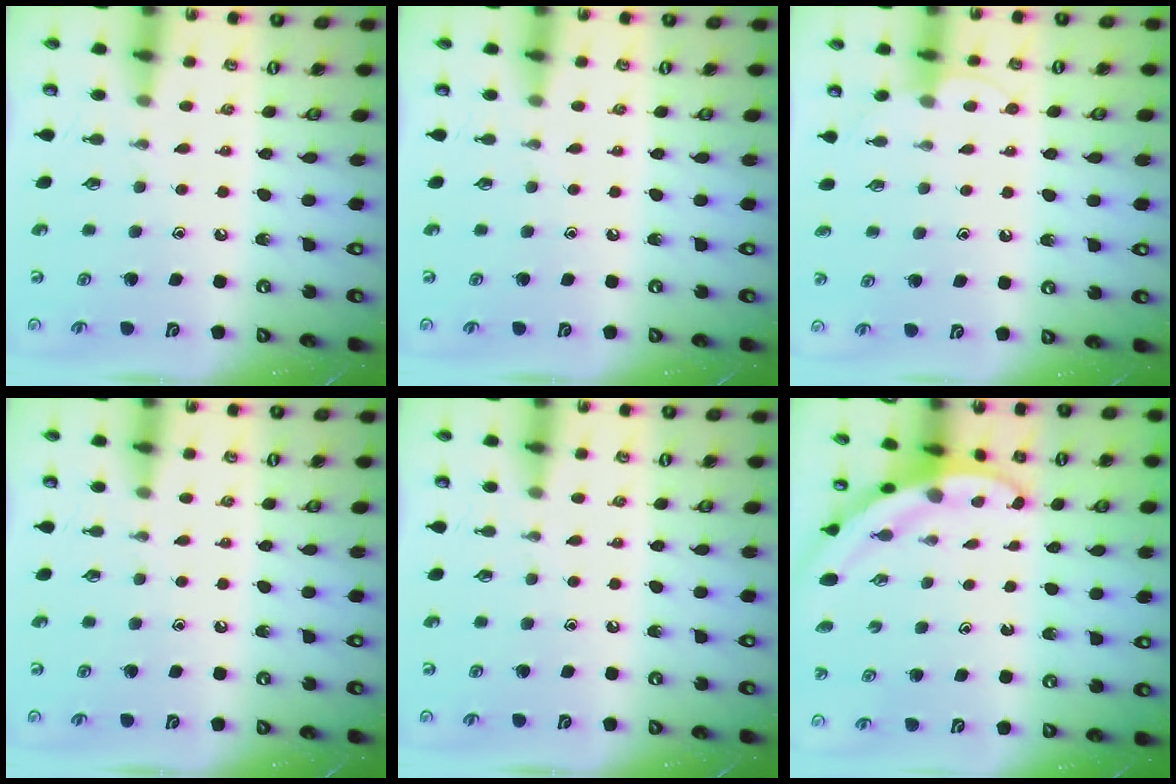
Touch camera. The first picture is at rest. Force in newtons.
{"total": 0.0}
{"total": 6.1, "press": 6.1, "slide": 0.6}
{"total": 0.0}
{"total": 0.0}
{"total": 3.6, "press": 3.6, "slide": 0.1}